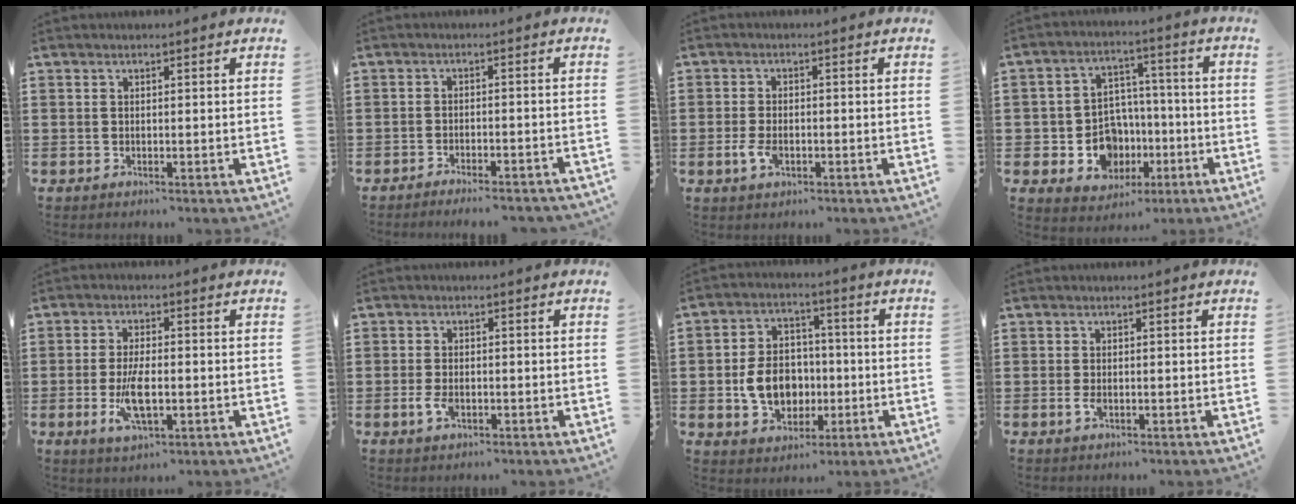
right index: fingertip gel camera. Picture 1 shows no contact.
{"total": 2.7, "force": [-2.6, -0.1, 0.6], "torque": [-0.014, 0.000, -0.054]}
{"total": 3.2, "force": [-1.2, 1.6, 2.5], "torque": [-0.061, -0.008, -0.022]}
{"total": 9.2, "force": [-2.0, 8.0, 4.1], "torque": [-0.090, 0.010, -0.026]}
{"total": 6.7, "force": [-1.5, 2.5, 6.1], "torque": [-0.131, -0.009, -0.028]}
{"total": 2.8, "force": [-1.0, 1.4, 2.2], "torque": [-0.056, -0.008, -0.020]}
{"total": 9.2, "force": [-1.4, 7.1, 5.6], "torque": [-0.115, 0.009, -0.027]}
{"total": 1.6, "force": [-0.5, 0.8, 1.3], "torque": [-0.034, -0.007, -0.010]}